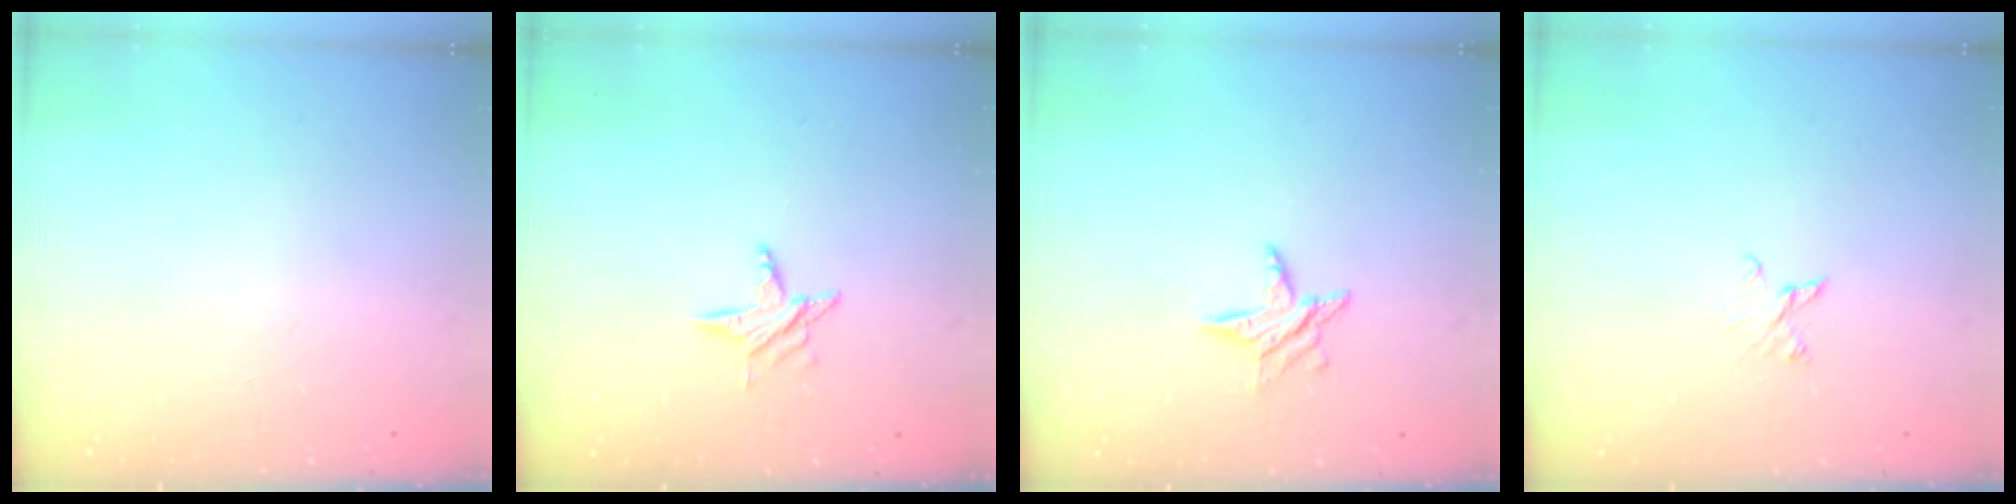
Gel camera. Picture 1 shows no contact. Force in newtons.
{"total": 5.0, "press": 5.0, "slide": 0.6}
{"total": 5.7, "press": 5.7, "slide": 0.3}
{"total": 2.5, "press": 2.5, "slide": 0.3}